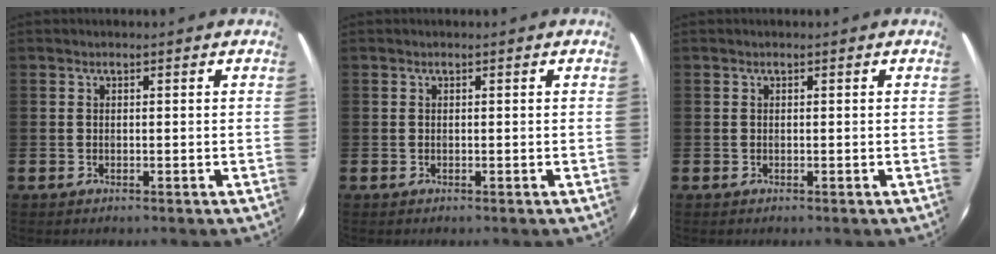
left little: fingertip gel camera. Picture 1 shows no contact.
{"total": 0.0}
{"total": 0.0}